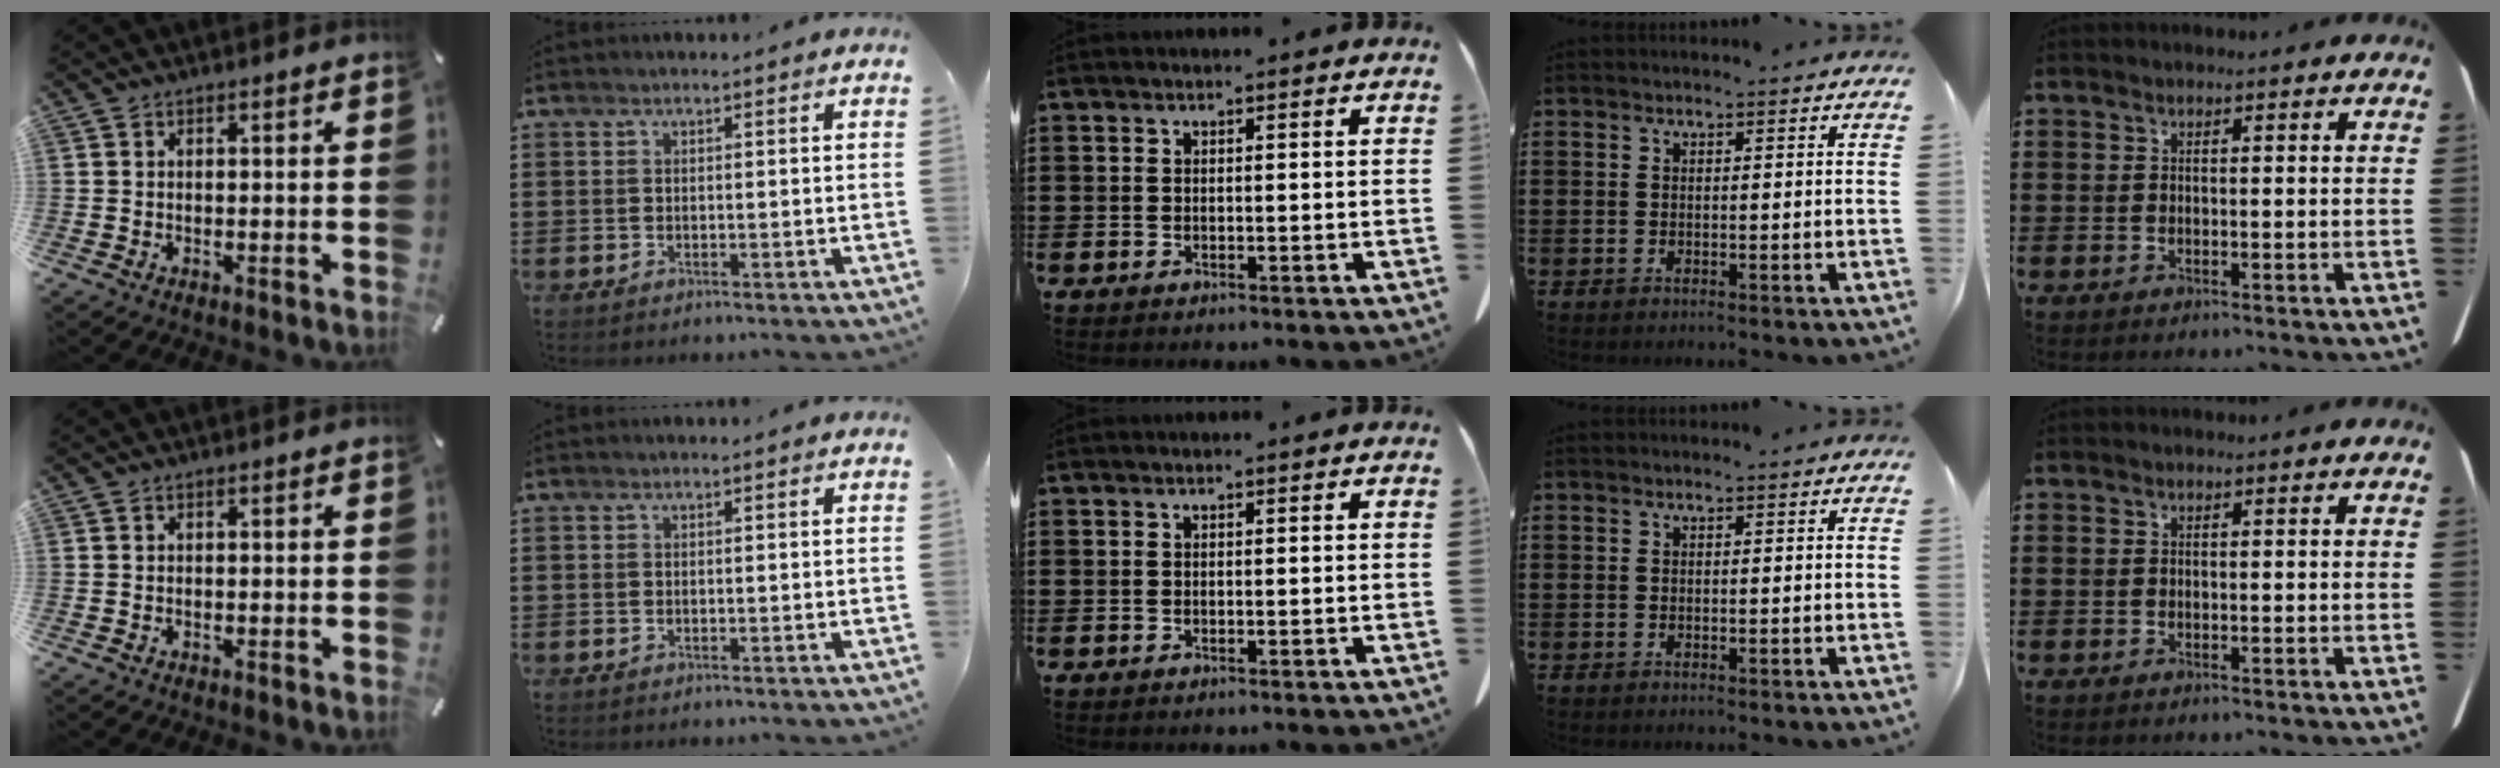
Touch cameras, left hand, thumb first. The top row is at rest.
{}